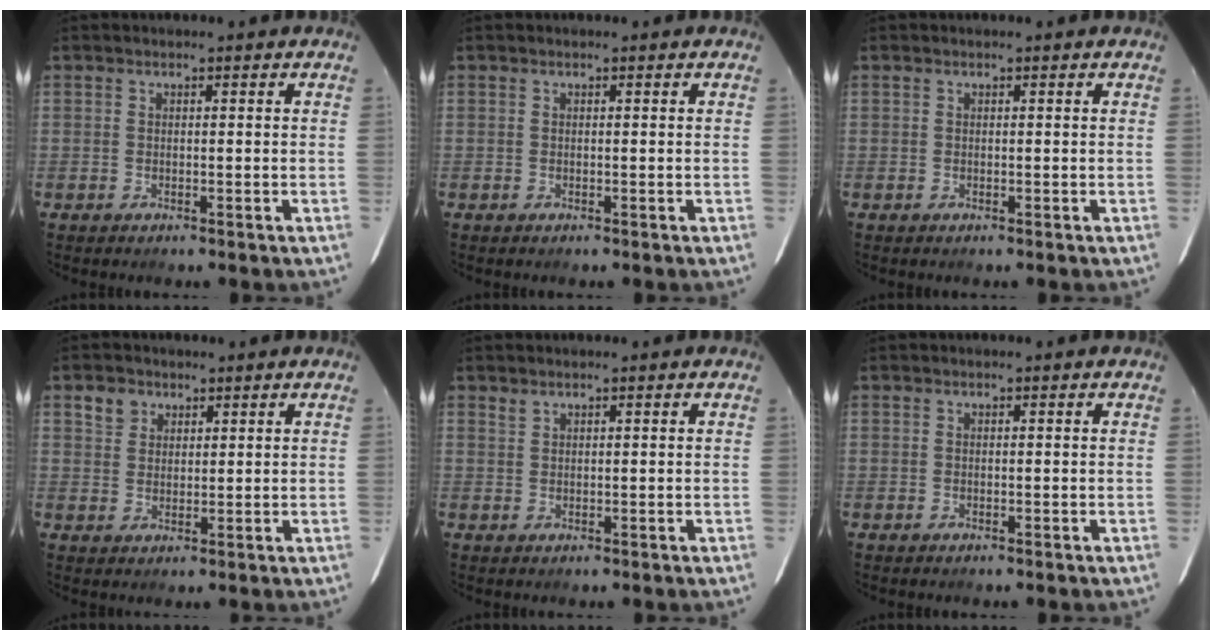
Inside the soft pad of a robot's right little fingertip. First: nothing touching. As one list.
[{"total": 0.0}, {"total": 0.0}, {"total": 3.2, "force": [2.0, 2.4, 0.8], "torque": [-0.018, 0.011, 0.038]}, {"total": 0.7, "force": [0.7, 0.1, 0.1], "torque": [-0.006, 0.001, 0.016]}, {"total": 0.0}]